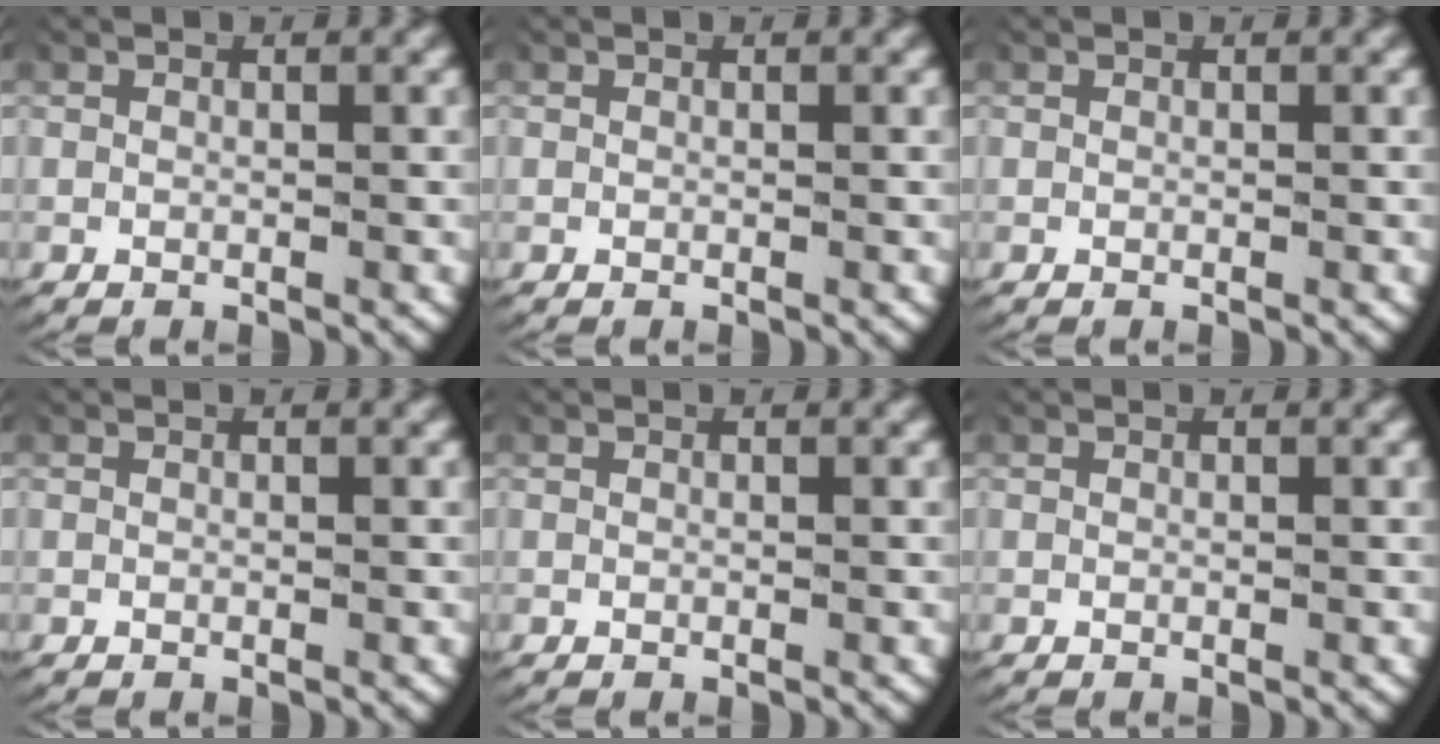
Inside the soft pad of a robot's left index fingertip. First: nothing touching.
{"total": 0.0}
{"total": 0.0}
{"total": 0.0}
{"total": 0.0}
{"total": 0.0}